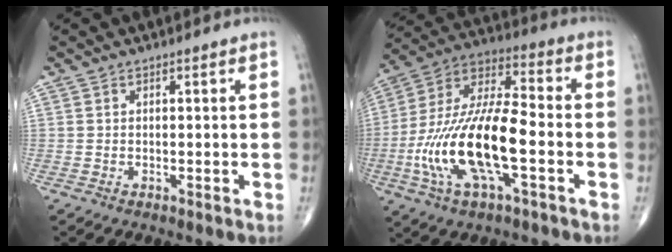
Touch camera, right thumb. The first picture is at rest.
{"total": 21.3, "force": [-5.4, 7.8, 19.1], "torque": [-0.389, 0.032, -0.095]}